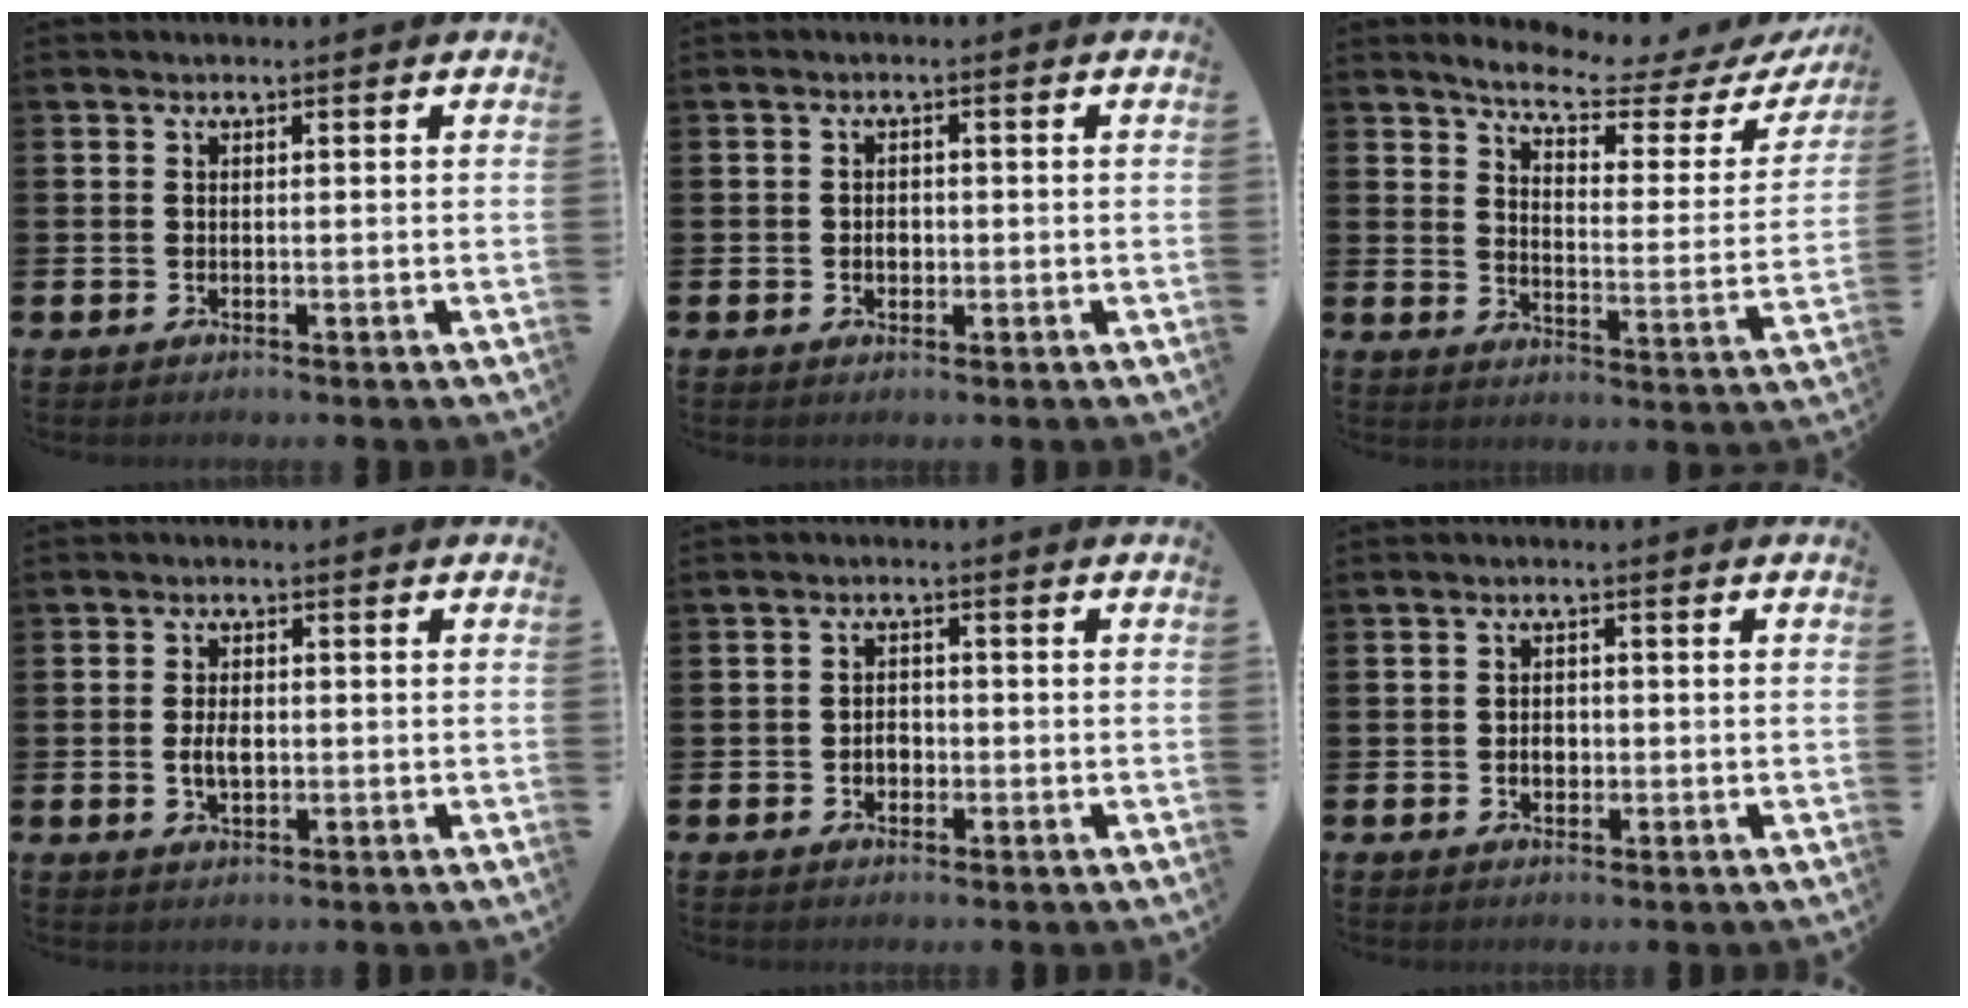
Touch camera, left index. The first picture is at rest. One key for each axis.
{"total": 1.6, "fx": -0.3, "fy": 1.2, "fz": 1.0, "tx": -0.011, "ty": 0.005, "tz": -0.009}
{"total": 5.8, "fx": 5.1, "fy": 1.0, "fz": 2.5, "tx": -0.068, "ty": -0.038, "tz": 0.078}
{"total": 2.9, "fx": -0.2, "fy": 1.7, "fz": 2.4, "tx": -0.038, "ty": 0.002, "tz": -0.006}
{"total": 2.0, "fx": -0.6, "fy": 1.6, "fz": 1.1, "tx": -0.013, "ty": 0.003, "tz": -0.016}
{"total": 1.9, "fx": -0.3, "fy": 1.5, "fz": 1.2, "tx": -0.008, "ty": 0.001, "tz": -0.012}